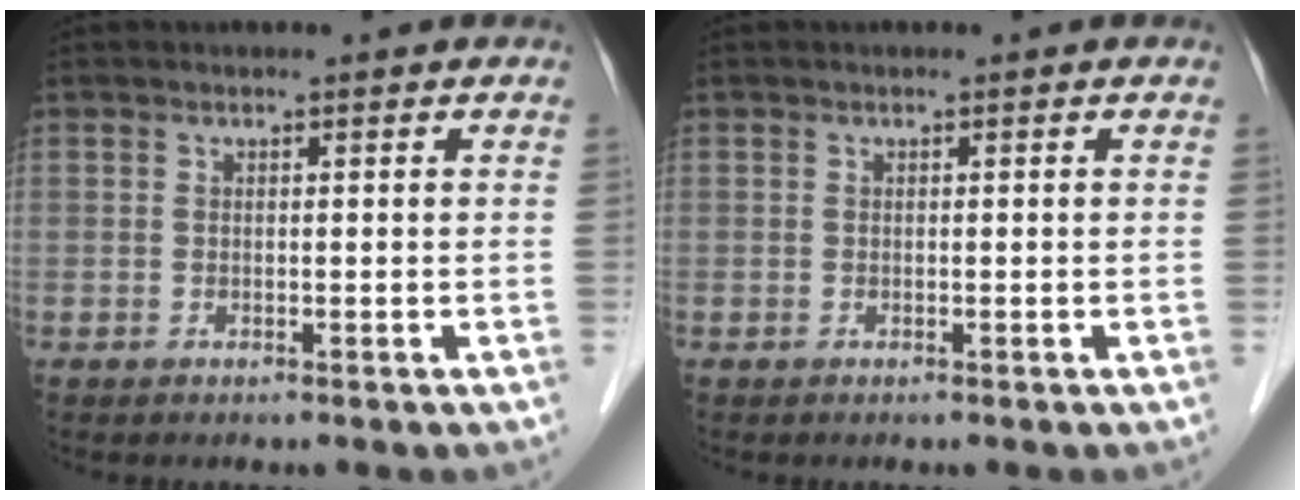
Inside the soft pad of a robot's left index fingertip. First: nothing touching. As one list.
[{"total": 0.0}]